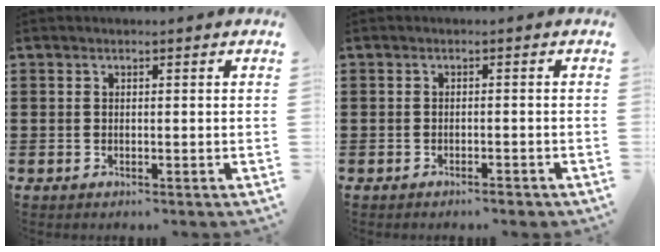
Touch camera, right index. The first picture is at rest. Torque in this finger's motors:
{"motor_torque": [1.09, 1.05, 0.03, 0.00]}